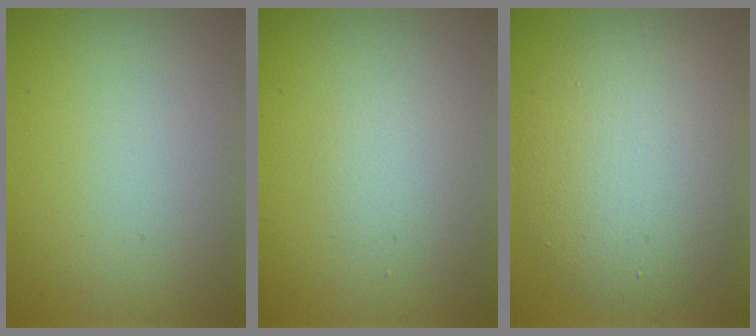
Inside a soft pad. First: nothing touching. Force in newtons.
{"total": 1.5, "press": 1.4, "slide": 0.1}
{"total": 8.1, "press": 8.1, "slide": 0.5}